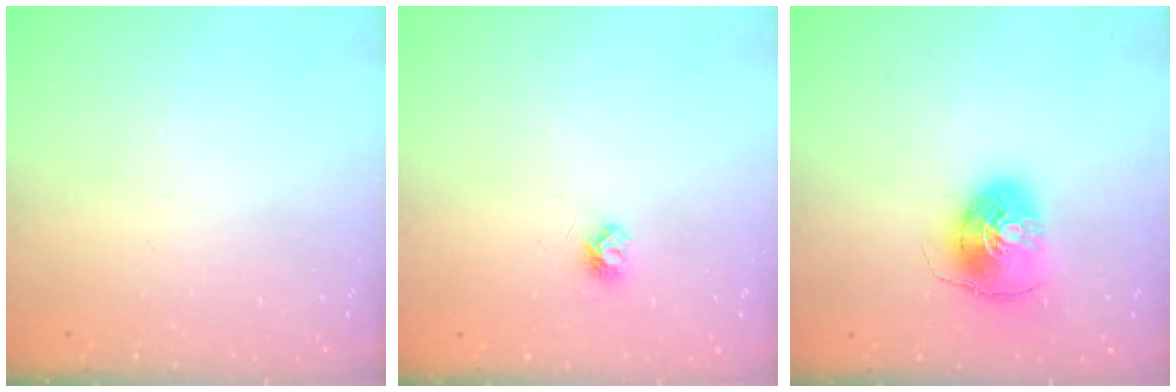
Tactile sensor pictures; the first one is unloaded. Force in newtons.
{"total": 3.9, "press": 3.8, "slide": 0.7}
{"total": 8.2, "press": 8.1, "slide": 0.8}